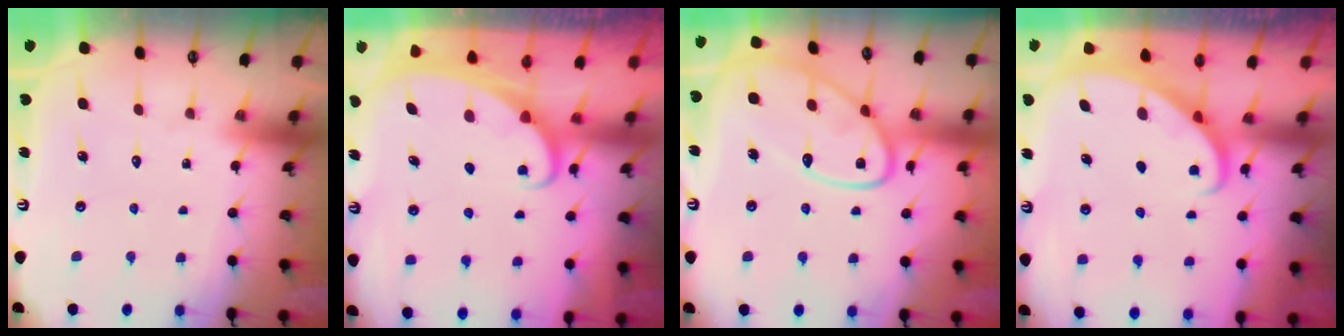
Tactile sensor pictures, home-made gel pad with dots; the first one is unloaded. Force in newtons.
{"total": 1.9, "press": 1.9, "slide": 0.1}
{"total": 14.1, "press": 14.1, "slide": 0.9}
{"total": 2.5, "press": 2.5, "slide": 0.1}